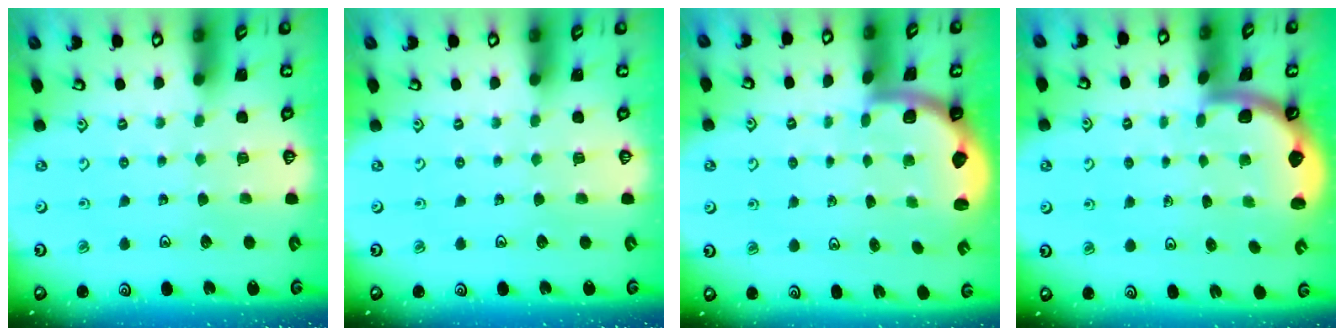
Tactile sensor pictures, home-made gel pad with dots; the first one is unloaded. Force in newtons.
{"total": 0.0}
{"total": 2.0, "press": 1.9, "slide": 0.5}
{"total": 1.6, "press": 1.6, "slide": 0.1}